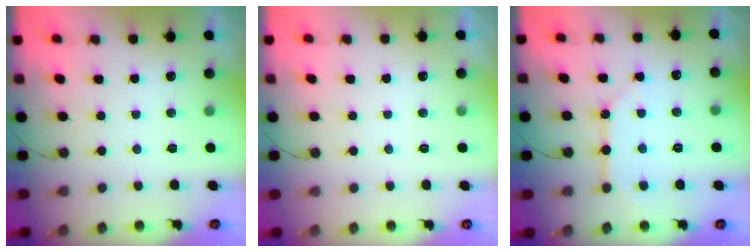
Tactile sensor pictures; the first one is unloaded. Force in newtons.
{"total": 0.0}
{"total": 9.6, "press": 9.5, "slide": 0.9}